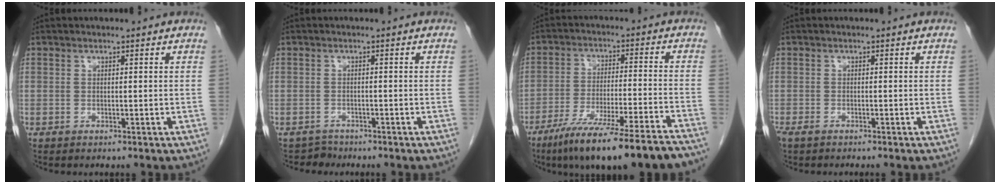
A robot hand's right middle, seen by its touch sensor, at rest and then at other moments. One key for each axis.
{"total": 1.5, "fx": -1.2, "fy": 0.4, "fz": -0.8, "tx": 0.015, "ty": -0.002, "tz": -0.023}
{"total": 20.2, "fx": -16.2, "fy": 0.2, "fz": 12.1, "tx": -0.147, "ty": -0.033, "tz": -0.250}
{"total": 1.8, "fx": -1.4, "fy": 0.5, "fz": 1.0, "tx": -0.020, "ty": -0.005, "tz": -0.023}